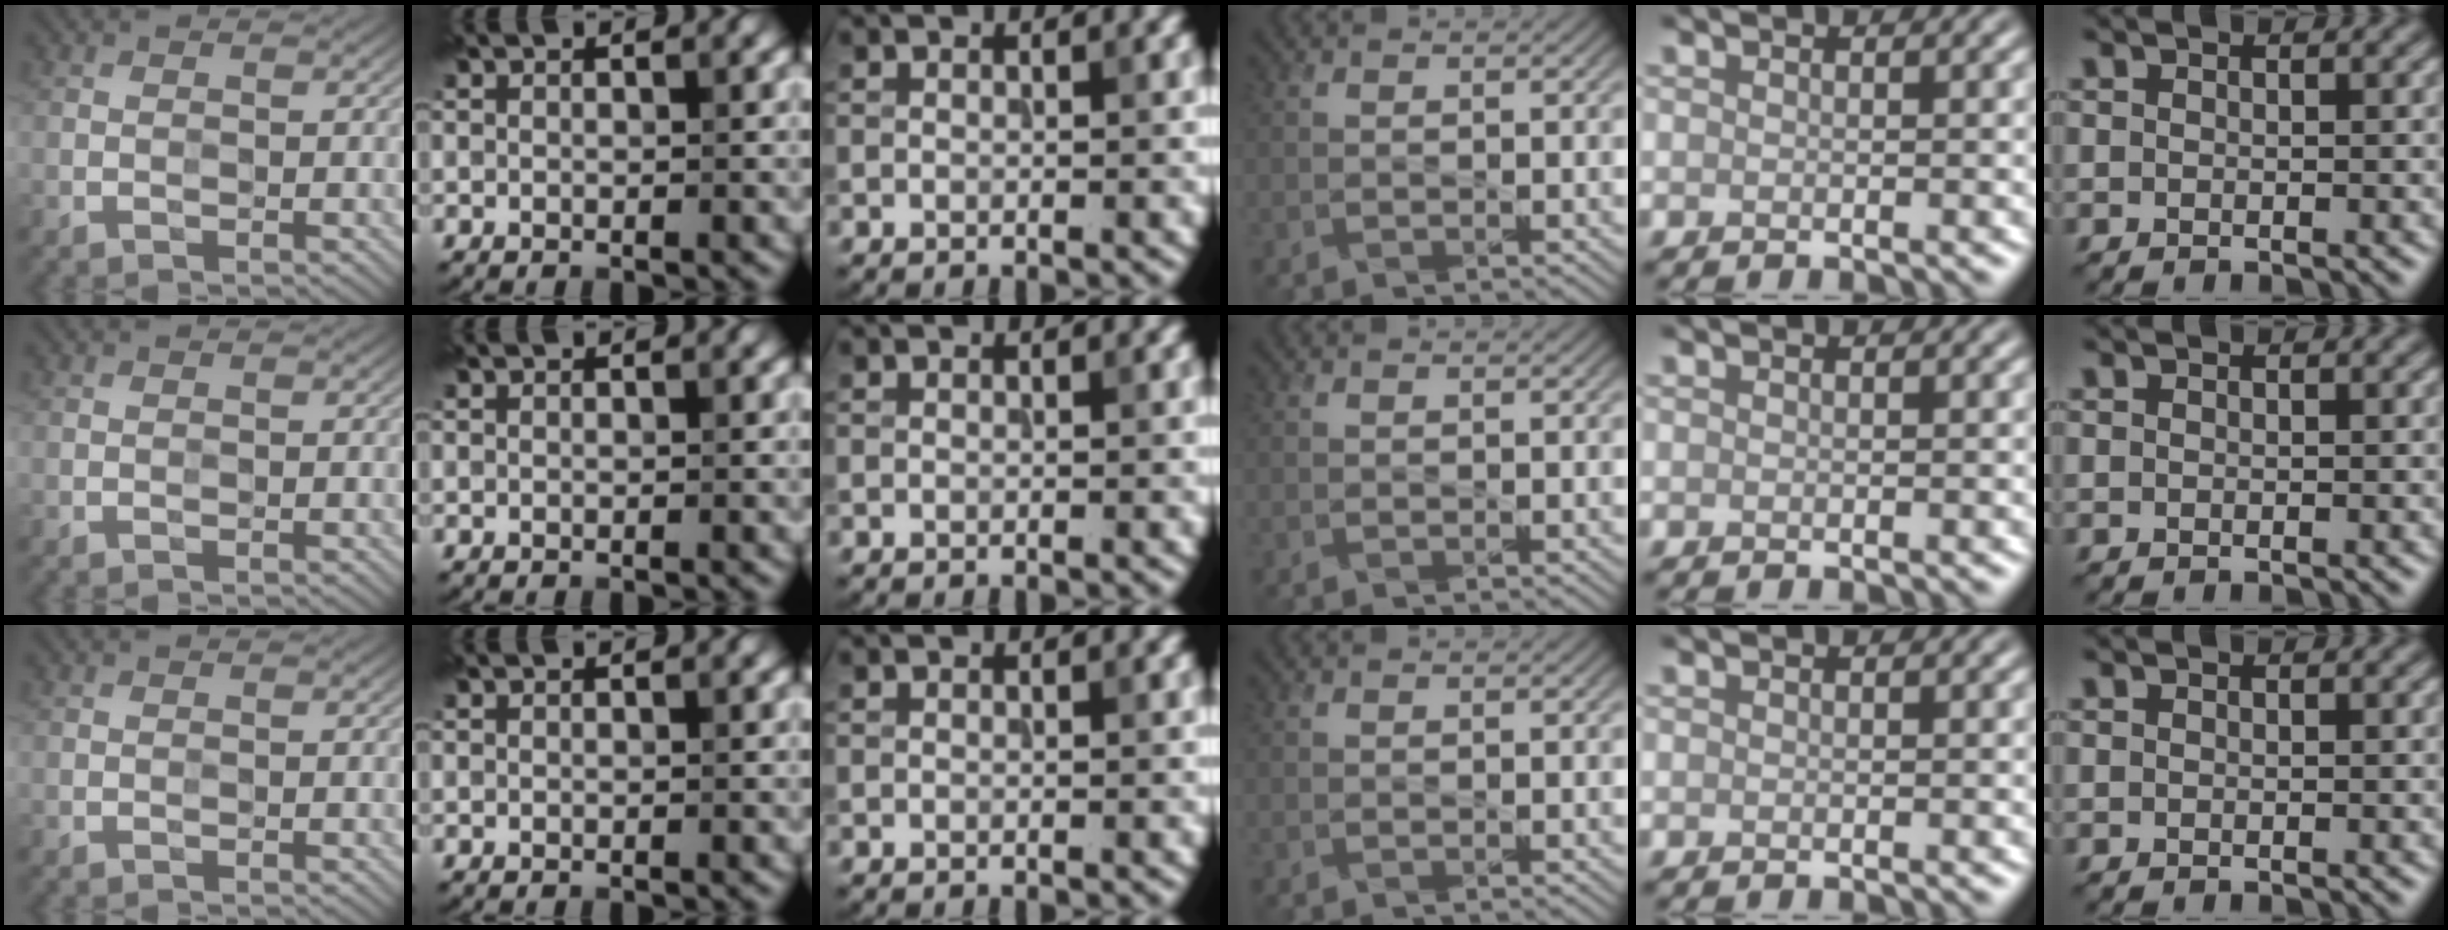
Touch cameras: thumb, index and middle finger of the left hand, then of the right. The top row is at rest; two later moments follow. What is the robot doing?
{"motion": "press", "object": "grip strengthener"}